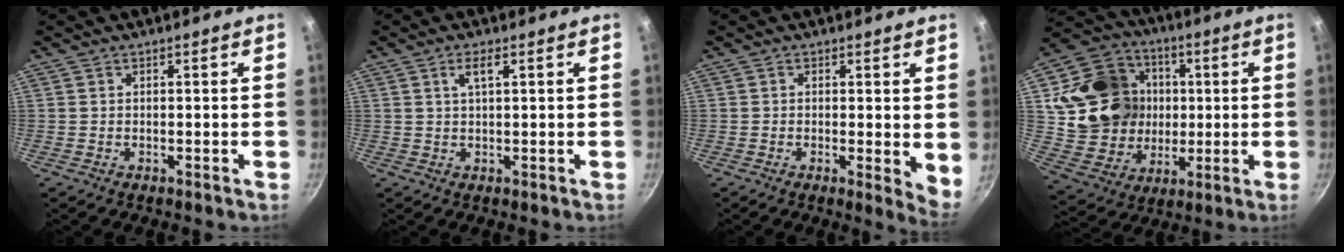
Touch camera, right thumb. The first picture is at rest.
{"total": 2.6, "force": [1.1, 0.6, 2.3], "torque": [-0.044, 0.002, 0.024]}
{"total": 4.8, "force": [0.4, 1.5, 4.5], "torque": [-0.058, -0.016, 0.001]}
{"total": 21.0, "force": [2.7, 18.1, 10.4], "torque": [-0.167, 0.019, 0.061]}